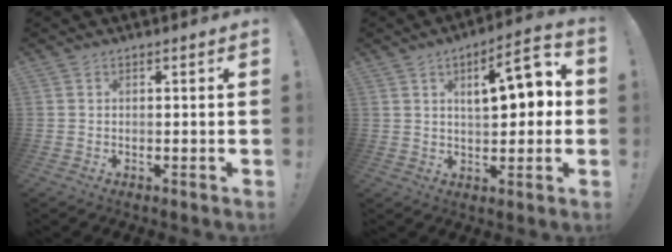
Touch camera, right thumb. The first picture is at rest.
{"total": 11.7, "force": [2.9, 4.9, 10.3], "torque": [-0.134, -0.010, 0.040]}